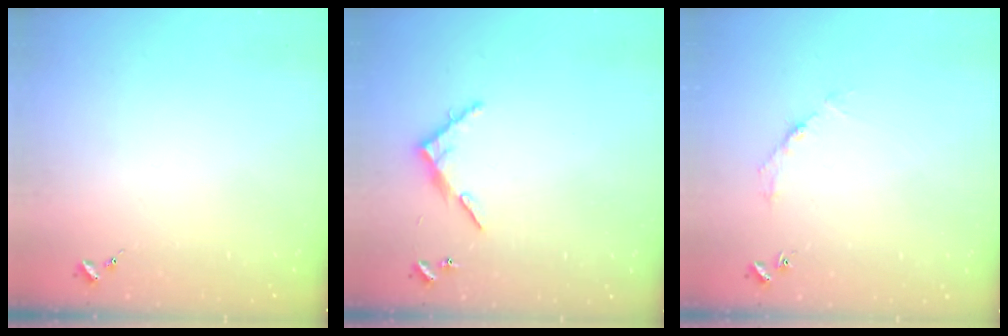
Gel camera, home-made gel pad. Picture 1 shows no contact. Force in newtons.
{"total": 6.9, "press": 6.9, "slide": 0.5}
{"total": 2.7, "press": 2.7, "slide": 0.4}